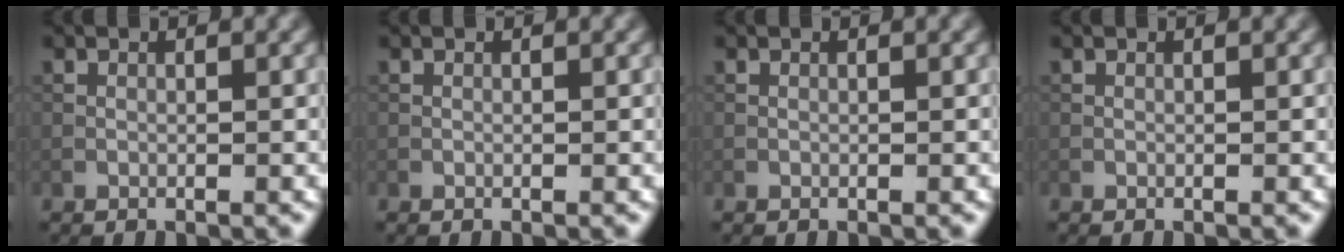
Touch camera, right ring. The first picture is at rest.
{"total": 0.0}
{"total": 0.0}
{"total": 0.0}